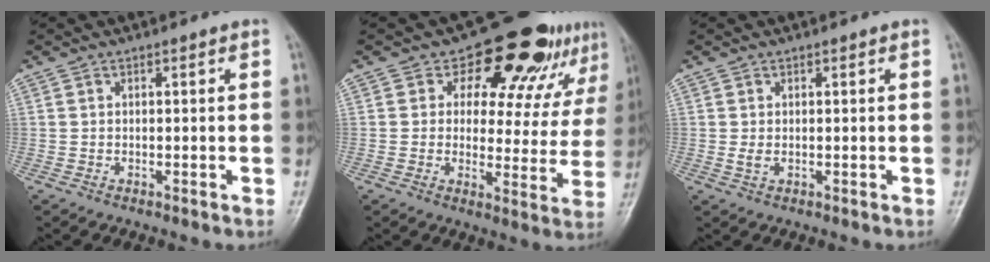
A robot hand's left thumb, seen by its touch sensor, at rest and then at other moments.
{"total": 16.1, "force": [10.8, 8.7, 8.1], "torque": [-0.047, -0.057, 0.125]}
{"total": 1.6, "force": [0.5, 1.0, 1.2], "torque": [-0.019, -0.004, 0.012]}